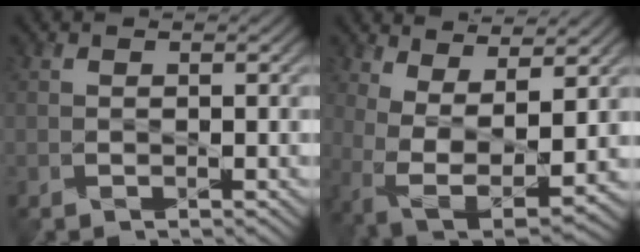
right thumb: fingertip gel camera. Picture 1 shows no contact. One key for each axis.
{"total": 8.0, "fx": 2.8, "fy": 3.1, "fz": 6.9, "tx": -0.149, "ty": -0.012, "tz": 0.059}